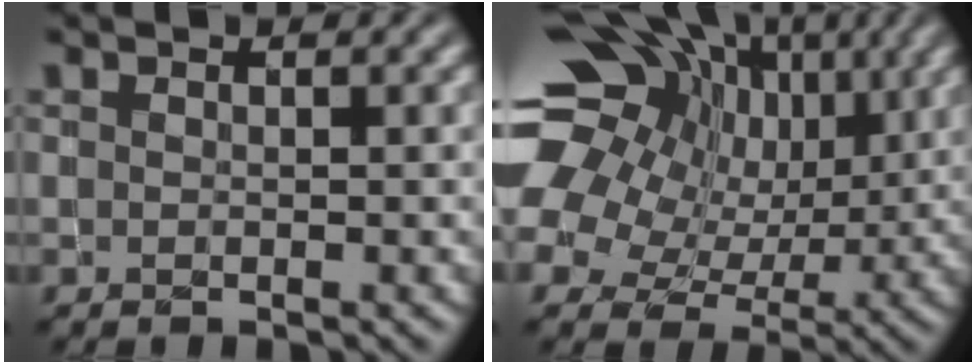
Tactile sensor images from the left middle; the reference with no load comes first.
{"total": 17.3, "force": [5.8, 13.2, 9.7], "torque": [-0.210, 0.046, 0.078]}